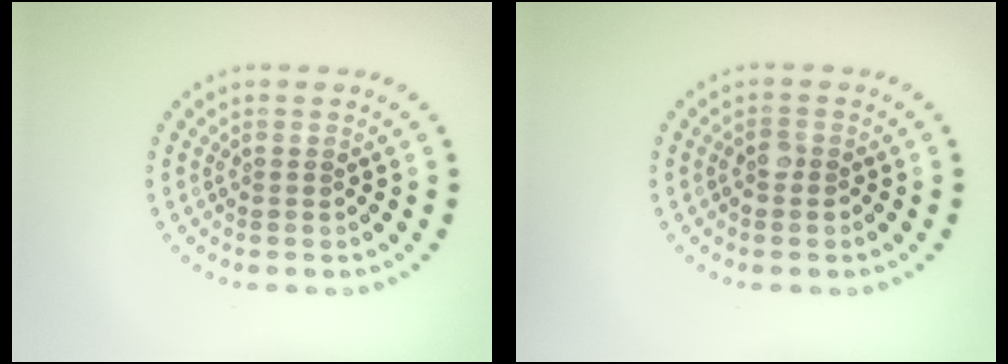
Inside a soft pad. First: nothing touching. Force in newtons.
{"total": 1.4, "press": 1.3, "slide": 0.5}